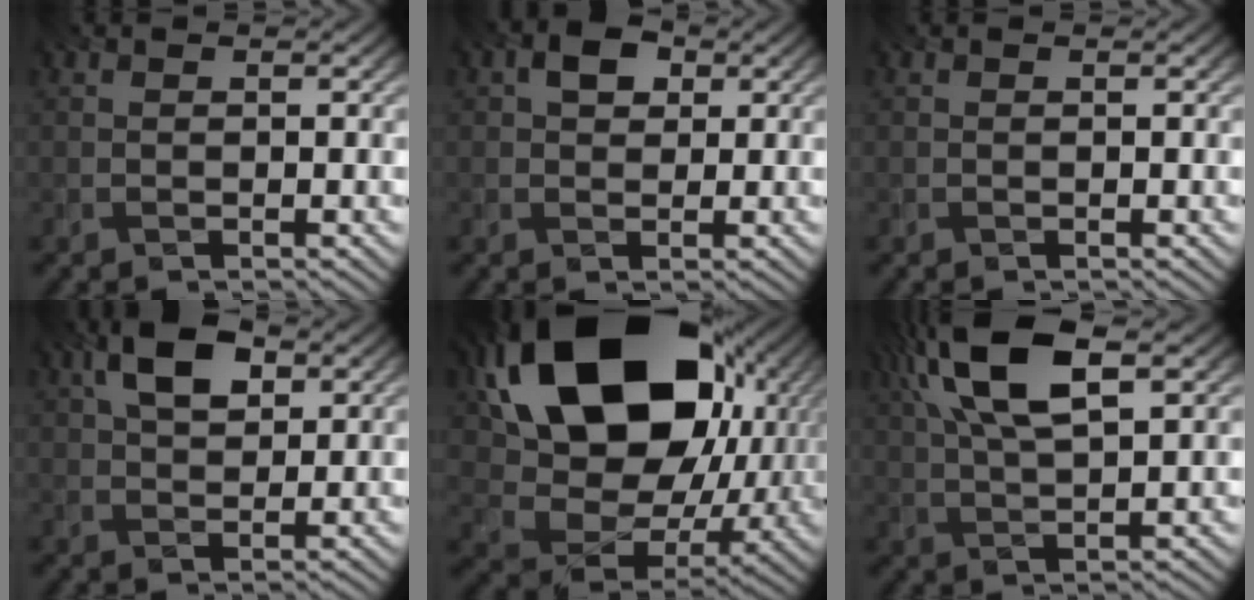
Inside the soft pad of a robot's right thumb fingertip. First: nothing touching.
{"total": 3.5, "force": [1.3, 2.5, 2.1], "torque": [-0.042, 0.007, 0.016]}
{"total": 0.0}
{"total": 6.7, "force": [2.8, 3.8, 4.8], "torque": [-0.098, 0.008, 0.045]}
{"total": 22.0, "force": [7.9, 16.0, 13.0], "torque": [-0.303, -0.012, 0.184]}
{"total": 12.4, "force": [5.6, 4.6, 10.1], "torque": [-0.225, 0.018, 0.103]}